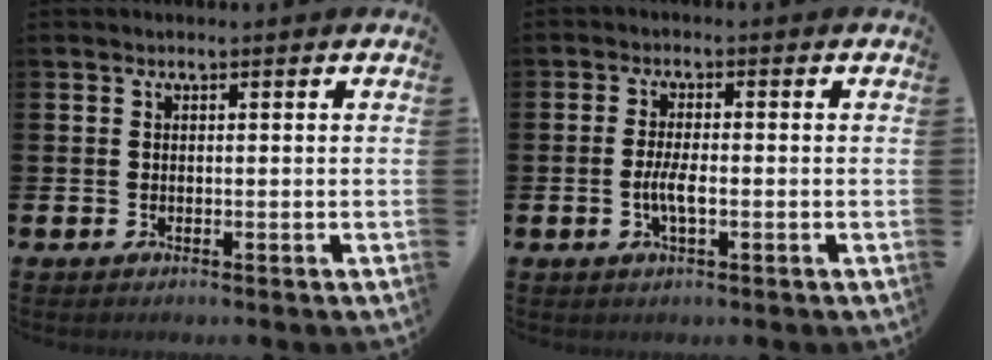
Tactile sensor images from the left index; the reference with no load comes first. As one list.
[{"total": 3.1, "force": [-0.7, 0.9, 2.9], "torque": [-0.055, -0.002, -0.017]}]